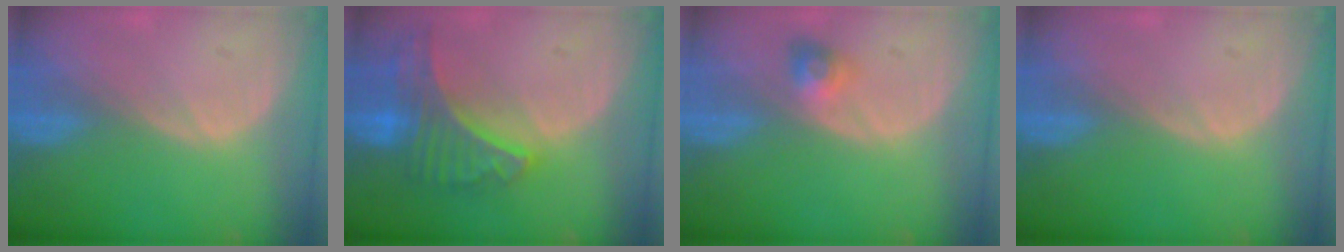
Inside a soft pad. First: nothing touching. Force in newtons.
{"total": 9.0, "press": 7.9, "slide": 4.4}
{"total": 2.9, "press": 2.7, "slide": 1.2}
{"total": 0.0}